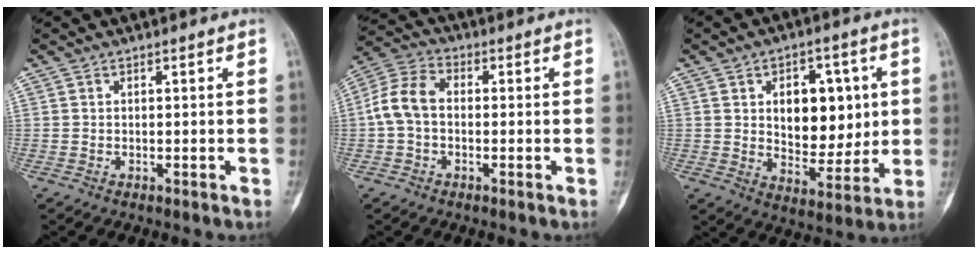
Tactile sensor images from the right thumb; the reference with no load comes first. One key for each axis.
{"total": 8.0, "fx": -0.4, "fy": 5.7, "fz": 5.7, "tx": -0.107, "ty": 0.026, "tz": -0.021}
{"total": 14.3, "fx": 2.6, "fy": 9.1, "fz": 10.7, "tx": -0.094, "ty": -0.014, "tz": 0.045}